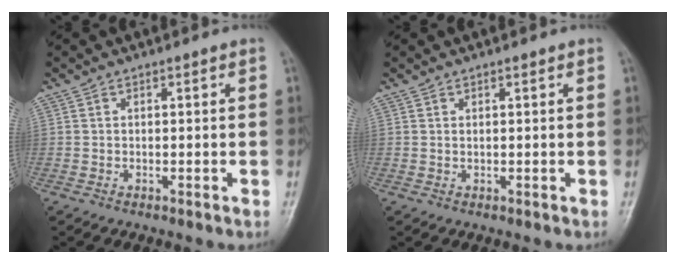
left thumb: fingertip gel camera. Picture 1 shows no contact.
{"total": 0.6, "force": [0.4, 0.2, 0.4], "torque": [-0.006, -0.003, 0.007]}